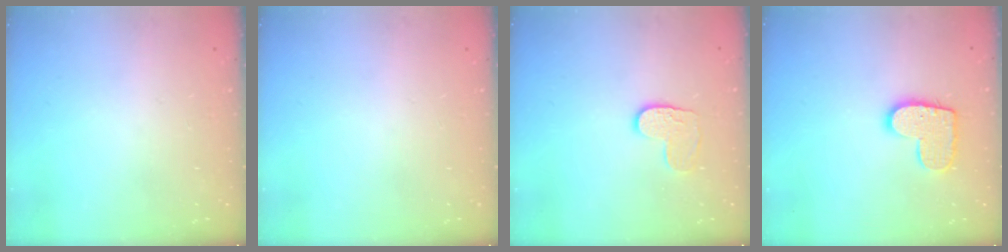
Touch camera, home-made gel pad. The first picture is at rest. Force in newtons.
{"total": 0.0}
{"total": 6.6, "press": 6.6, "slide": 0.3}
{"total": 11.2, "press": 11.2, "slide": 0.7}